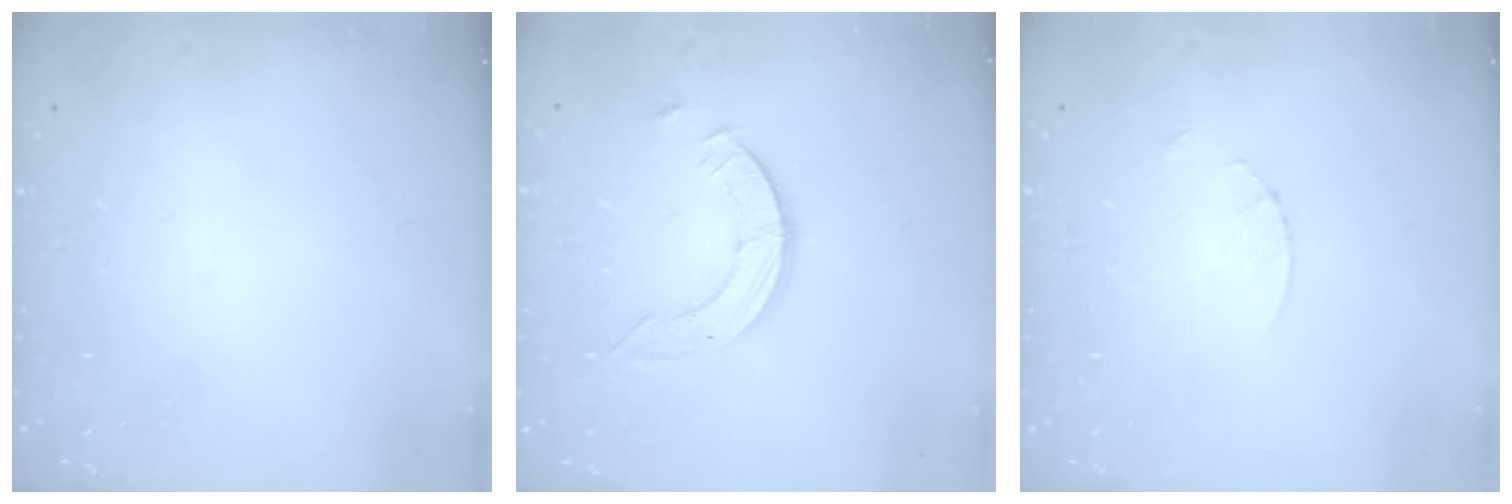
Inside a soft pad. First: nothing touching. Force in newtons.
{"total": 3.7, "press": 3.6, "slide": 0.4}
{"total": 2.7, "press": 2.7, "slide": 0.3}